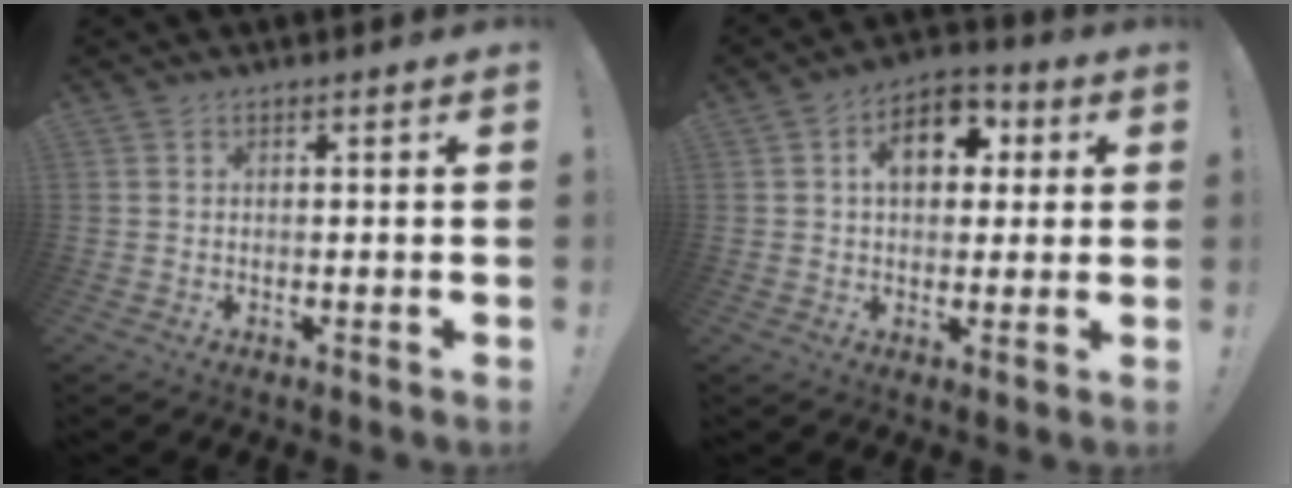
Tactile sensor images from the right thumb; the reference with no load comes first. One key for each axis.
{"total": 11.1, "fx": 2.6, "fy": 7.7, "fz": 7.5, "tx": -0.111, "ty": 0.010, "tz": 0.049}